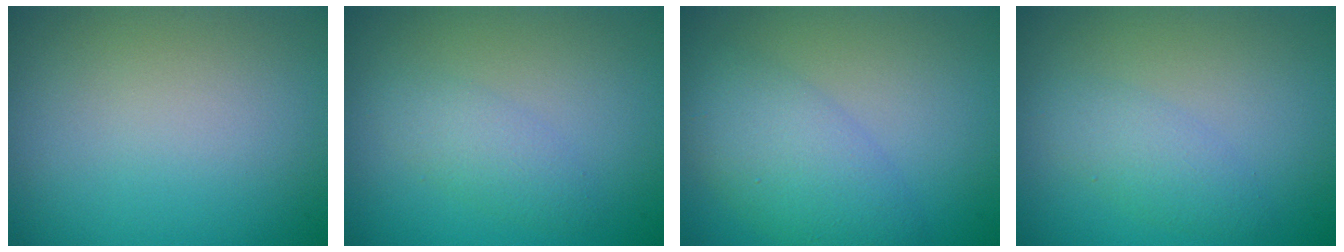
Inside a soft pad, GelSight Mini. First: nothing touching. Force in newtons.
{"total": 2.1, "press": 2.1, "slide": 0.1}
{"total": 4.7, "press": 4.7, "slide": 0.3}
{"total": 2.2, "press": 2.2, "slide": 0.1}